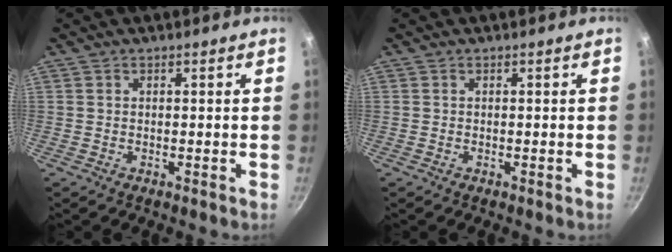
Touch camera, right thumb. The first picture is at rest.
{"total": 0.0}